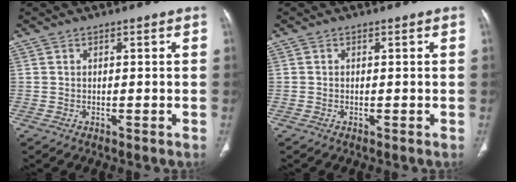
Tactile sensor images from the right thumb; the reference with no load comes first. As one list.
[{"total": 1.2, "force": [0.5, 0.3, -1.0], "torque": [0.013, 0.000, 0.007]}]